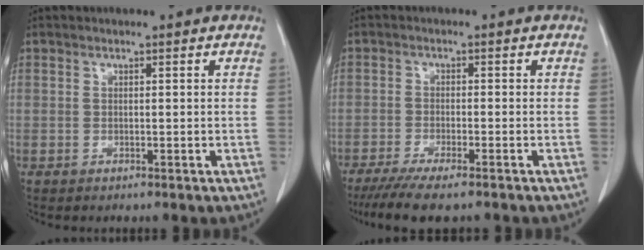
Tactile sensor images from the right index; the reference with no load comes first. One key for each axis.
{"total": 8.7, "fx": -7.0, "fy": 1.0, "fz": 5.0, "tx": -0.076, "ty": -0.019, "tz": -0.111}